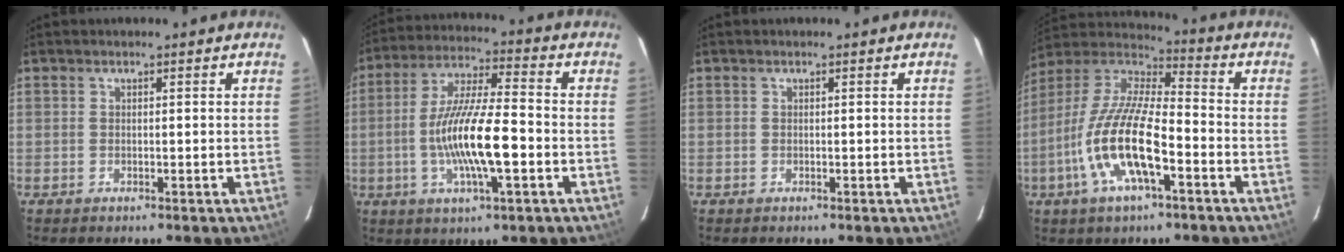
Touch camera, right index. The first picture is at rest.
{"total": 14.6, "force": [-3.4, 2.8, 13.9], "torque": [-0.268, -0.003, -0.063]}
{"total": 0.0}
{"total": 16.6, "force": [-6.3, 5.0, 14.6], "torque": [-0.298, -0.011, -0.126]}